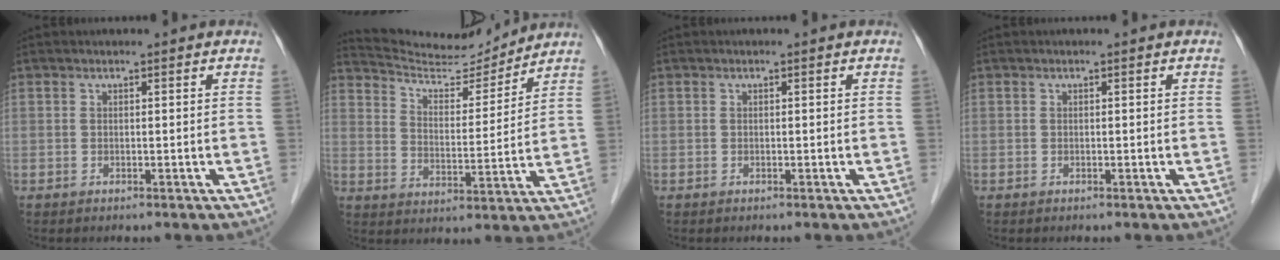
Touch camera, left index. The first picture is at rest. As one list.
[{"total": 12.2, "force": [12.0, 1.0, 2.1], "torque": [-0.041, 0.000, 0.198]}, {"total": 0.0}, {"total": 0.0}]